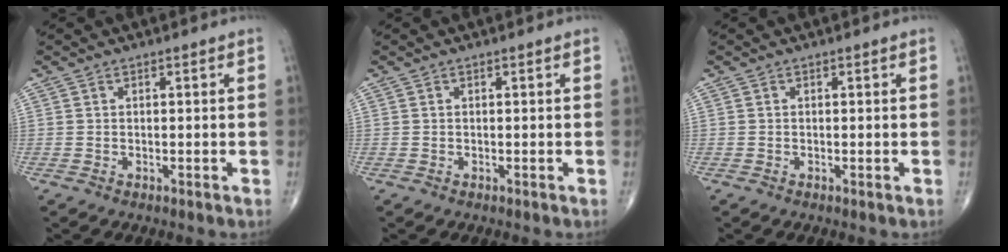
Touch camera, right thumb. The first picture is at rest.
{"total": 0.0}
{"total": 0.0}